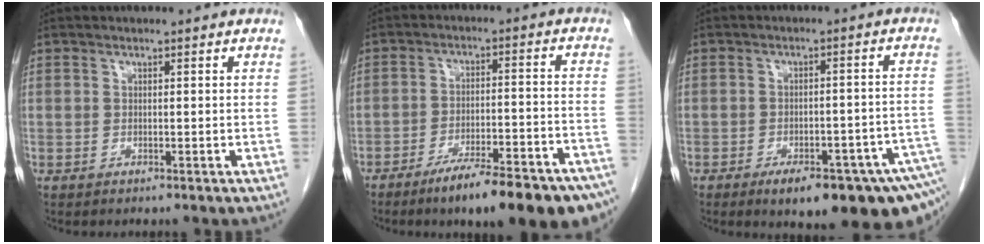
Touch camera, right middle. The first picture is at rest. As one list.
[{"total": 18.5, "force": [-14.3, 2.8, 11.4], "torque": [-0.098, 0.020, -0.205]}, {"total": 16.0, "force": [-10.6, 4.2, 11.2], "torque": [-0.084, 0.024, -0.133]}]